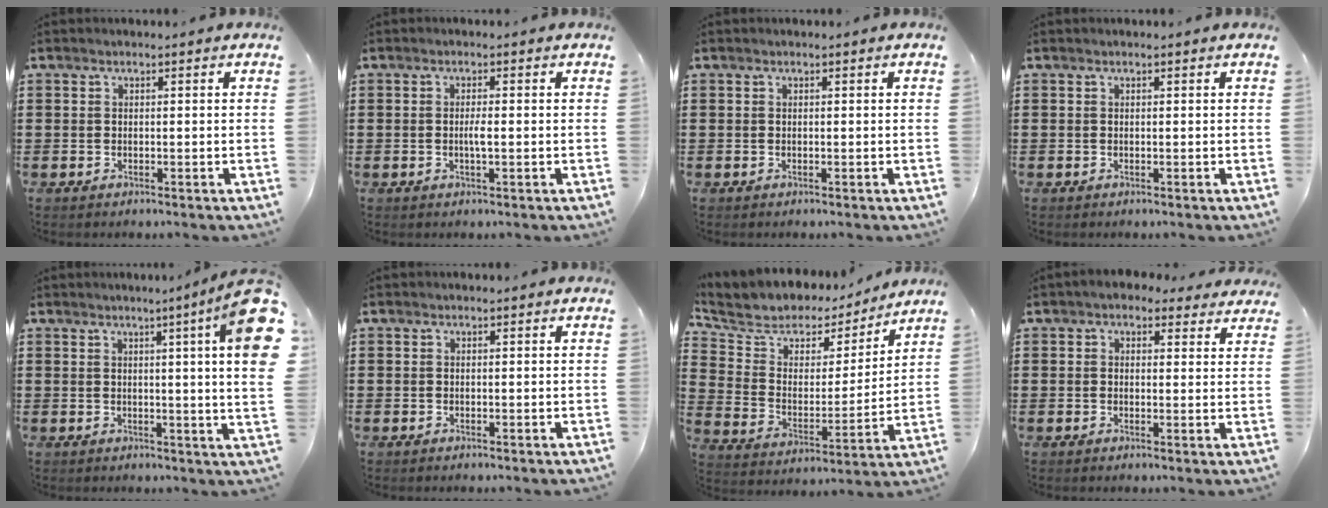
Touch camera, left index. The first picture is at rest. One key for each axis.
{"total": 1.8, "fx": -0.2, "fy": 0.2, "fz": 1.8, "tx": -0.034, "ty": -0.001, "tz": -0.004}
{"total": 0.0}
{"total": 0.0}
{"total": 9.5, "fx": 3.7, "fy": -0.2, "fz": 8.8, "tx": -0.126, "ty": -0.031, "tz": 0.057}
{"total": 0.0}
{"total": 6.1, "fx": 4.9, "fy": 3.5, "fz": 1.1, "tx": -0.064, "ty": -0.031, "tz": 0.081}
{"total": 2.6, "fx": 2.0, "fy": 1.5, "fz": 0.9, "tx": -0.018, "ty": 0.000, "tz": 0.033}